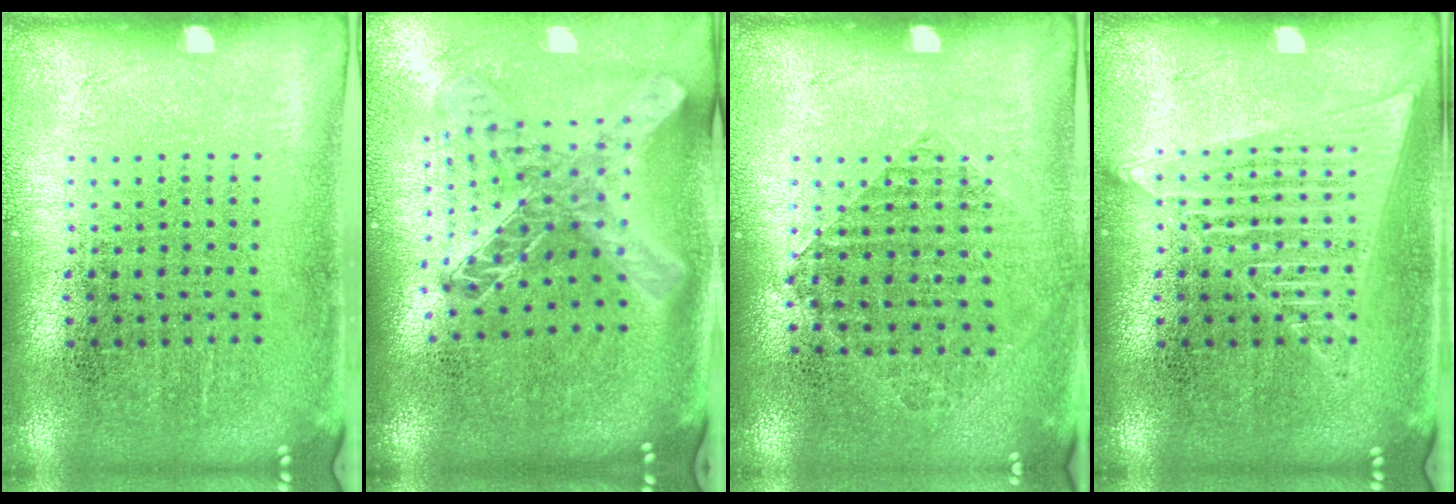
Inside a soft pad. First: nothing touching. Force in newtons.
{"total": 1.8, "press": 1.5, "slide": 0.9}
{"total": 0.9, "press": 0.8, "slide": 0.3}
{"total": 2.6, "press": 2.5, "slide": 0.3}